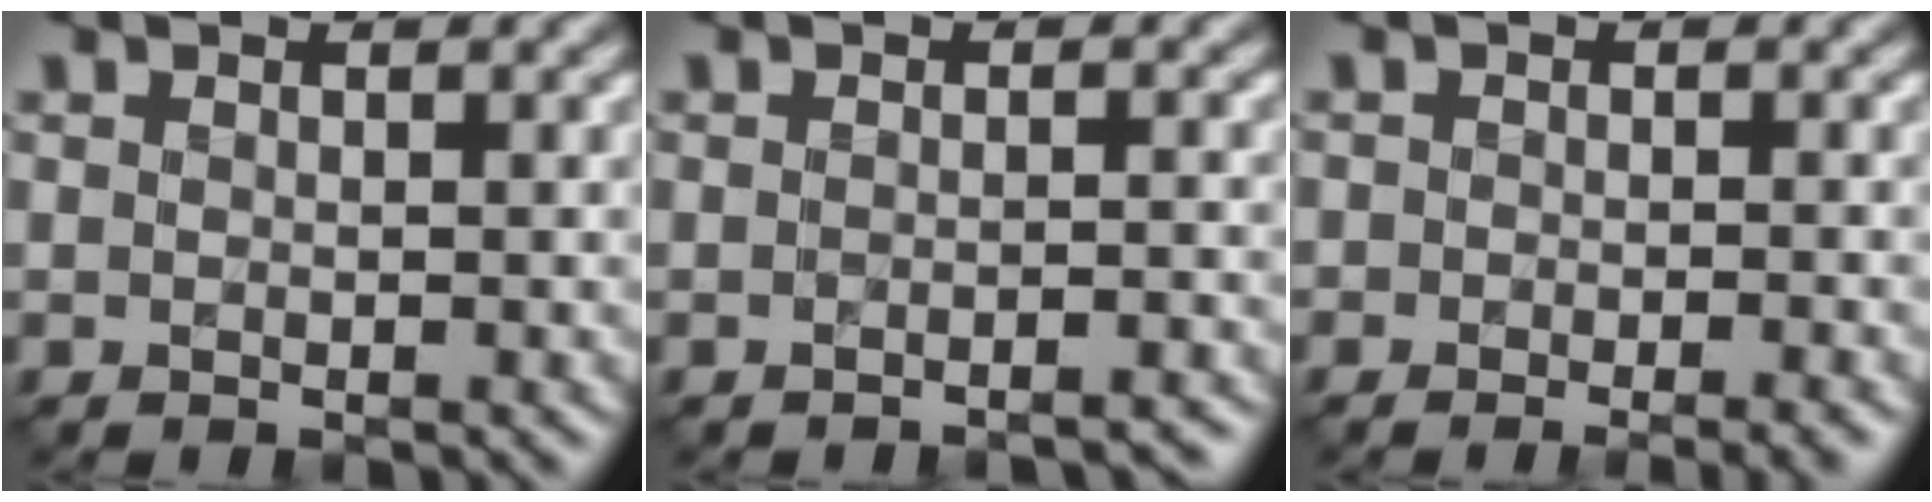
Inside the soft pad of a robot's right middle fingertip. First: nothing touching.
{"total": 2.5, "force": [-2.4, 0.0, 0.4], "torque": [0.000, 0.007, -0.026]}
{"total": 2.4, "force": [-1.8, 0.7, 1.4], "torque": [-0.008, 0.007, -0.024]}